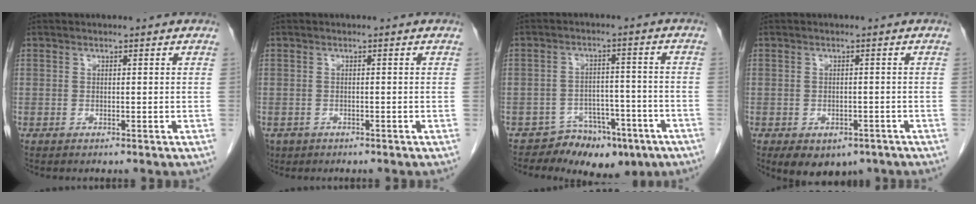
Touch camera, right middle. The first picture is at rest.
{"total": 3.0, "force": [-2.0, 2.2, 0.6], "torque": [-0.014, -0.001, -0.033]}
{"total": 8.5, "force": [-5.9, 5.1, 3.1], "torque": [-0.027, 0.025, -0.084]}
{"total": 7.2, "force": [-4.7, 4.3, 3.3], "torque": [-0.038, 0.003, -0.059]}